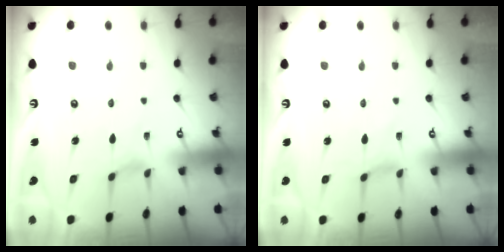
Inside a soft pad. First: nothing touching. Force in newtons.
{"total": 0.0}